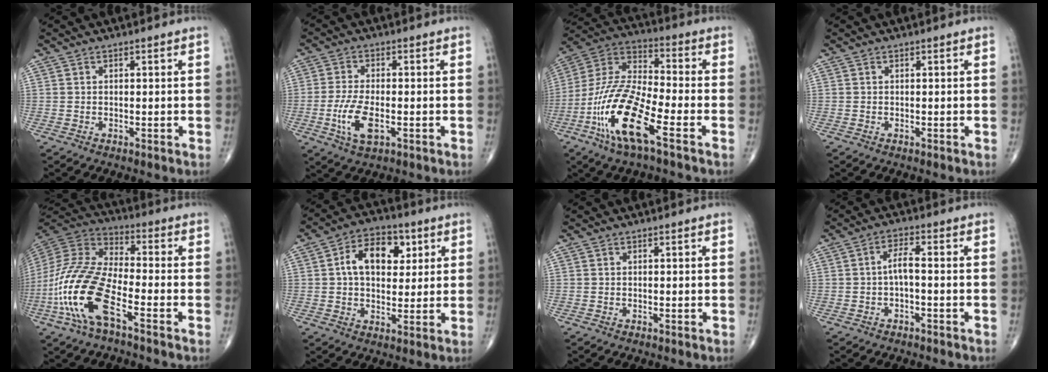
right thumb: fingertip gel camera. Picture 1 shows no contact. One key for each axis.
{"total": 7.3, "fx": -2.0, "fy": 3.1, "fz": 6.2, "tx": -0.131, "ty": 0.001, "tz": -0.036}
{"total": 17.8, "fx": -7.9, "fy": 4.7, "fz": 15.2, "tx": -0.329, "ty": 0.031, "tz": -0.153}
{"total": 0.0}
{"total": 18.3, "fx": -7.5, "fy": 6.4, "fz": 15.4, "tx": -0.344, "ty": 0.028, "tz": -0.147}
{"total": 11.4, "fx": 3.0, "fy": 7.3, "fz": 8.3, "tx": -0.100, "ty": 0.005, "tz": 0.041}
{"total": 0.0}
{"total": 3.0, "fx": -0.7, "fy": 0.7, "fz": 2.8, "tx": -0.054, "ty": 0.018, "tz": -0.013}